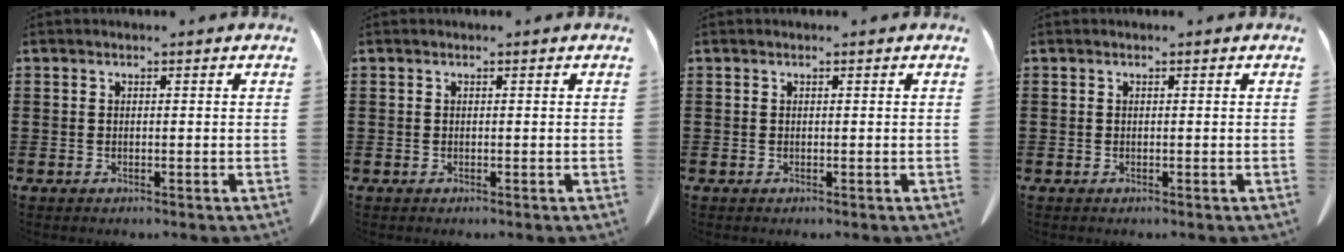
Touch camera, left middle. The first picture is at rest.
{"total": 0.0}
{"total": 0.0}
{"total": 0.0}